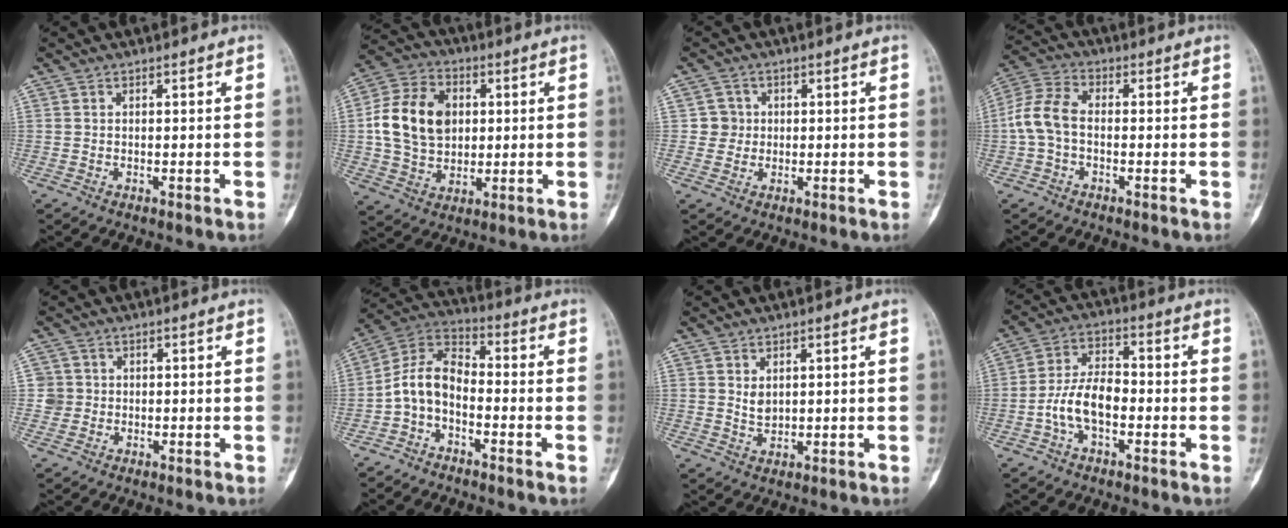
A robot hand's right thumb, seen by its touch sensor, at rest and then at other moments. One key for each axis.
{"total": 15.0, "fx": 1.8, "fy": 11.3, "fz": 9.8, "tx": -0.156, "ty": 0.010, "tz": 0.031}
{"total": 3.0, "fx": 0.3, "fy": 3.0, "fz": 0.0, "tx": 0.023, "ty": 0.006, "tz": 0.000}
{"total": 7.7, "fx": -0.9, "fy": 4.9, "fz": 5.9, "tx": -0.126, "ty": 0.024, "tz": -0.028}
{"total": 2.6, "fx": 0.1, "fy": 2.6, "fz": -0.1, "tx": 0.021, "ty": 0.007, "tz": 0.000}
{"total": 8.3, "fx": -2.9, "fy": 5.0, "fz": 5.9, "tx": -0.107, "ty": 0.055, "tz": -0.072}
{"total": 2.5, "fx": 1.0, "fy": 1.6, "fz": 1.7, "tx": -0.021, "ty": -0.010, "tz": 0.023}
{"total": 8.8, "fx": -2.5, "fy": 4.8, "fz": 7.0, "tx": -0.129, "ty": 0.033, "tz": -0.054}